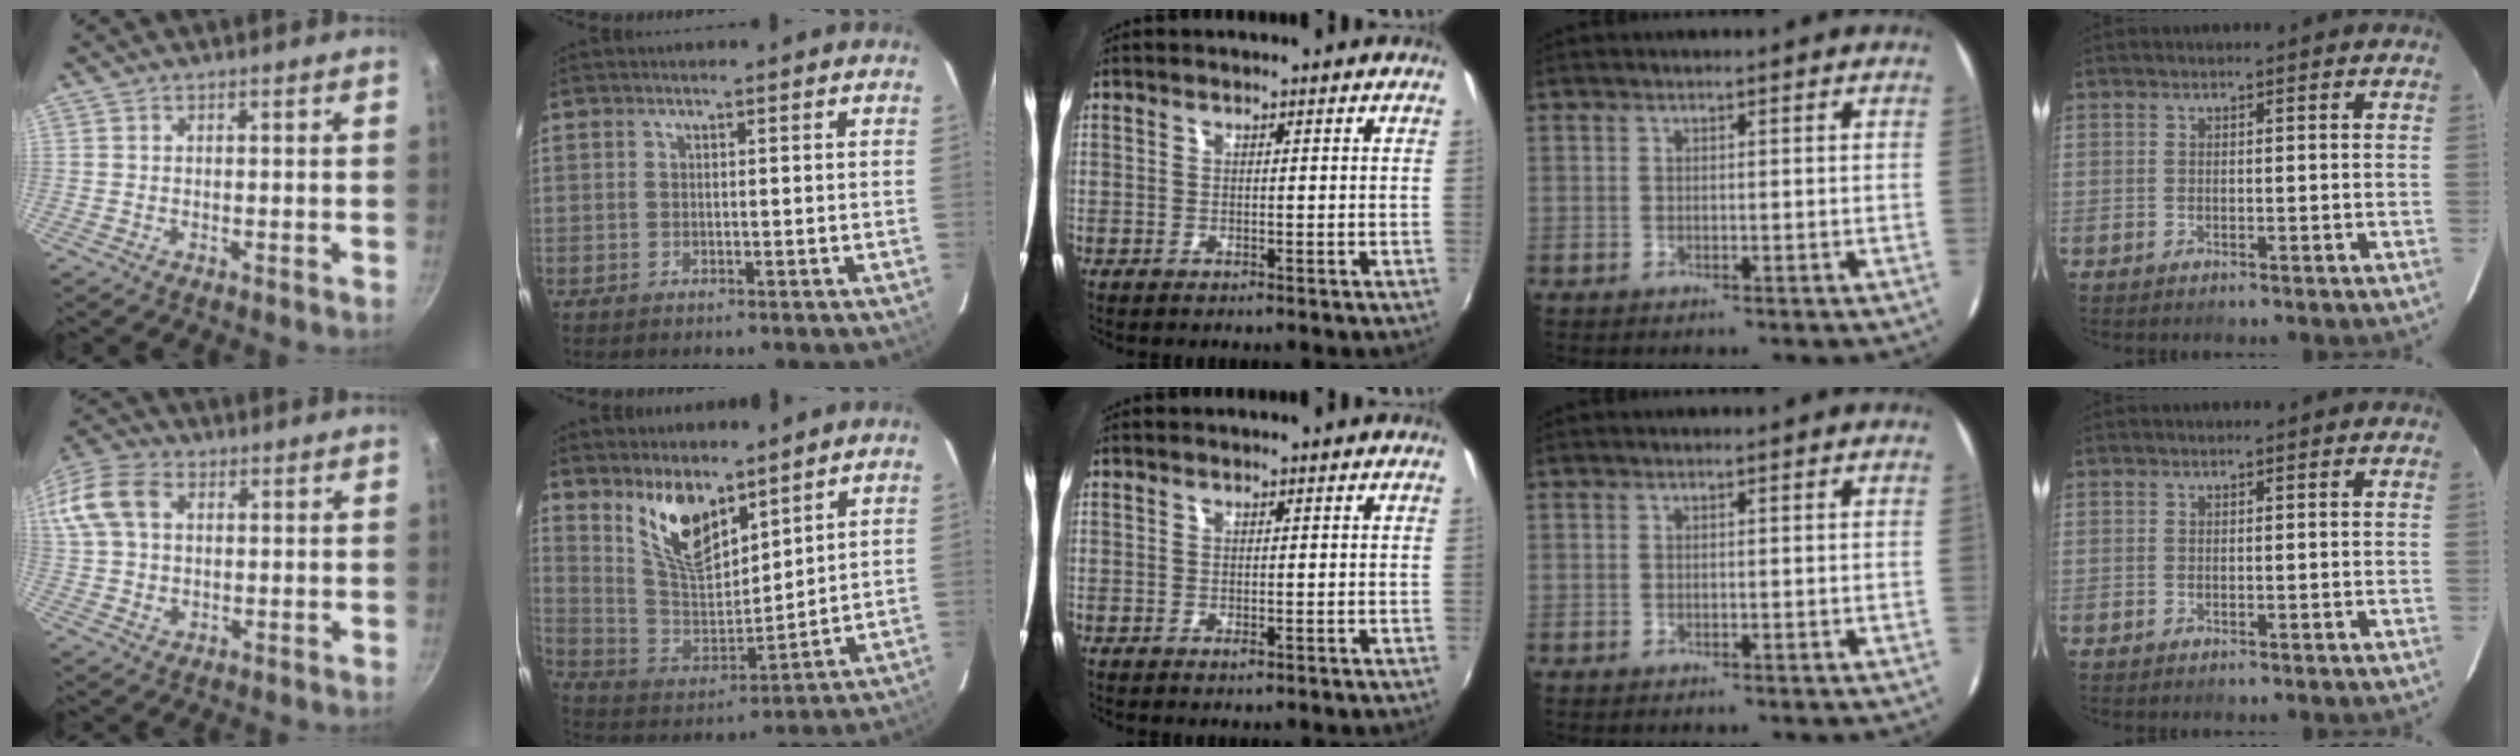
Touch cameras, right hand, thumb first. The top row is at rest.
{"thumb": {"total": 15.7, "force": [4.1, 11.0, 10.5], "torque": [-0.237, 0.026, 0.069]}, "index": {"total": 12.6, "force": [8.6, 5.0, 7.7], "torque": [-0.148, -0.006, 0.176]}, "middle": {"total": 0.7, "force": [-0.3, 0.4, 0.4], "torque": [-0.007, -0.002, -0.005]}}